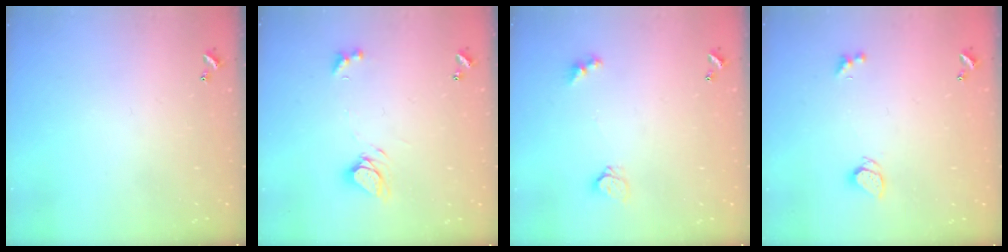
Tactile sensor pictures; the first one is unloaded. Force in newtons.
{"total": 7.2, "press": 7.2, "slide": 0.7}
{"total": 4.0, "press": 4.0, "slide": 0.3}
{"total": 2.3, "press": 2.2, "slide": 0.7}